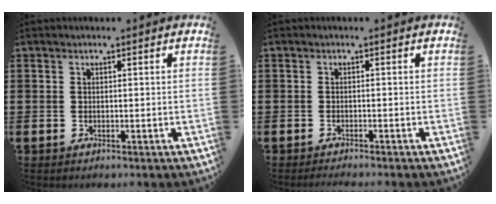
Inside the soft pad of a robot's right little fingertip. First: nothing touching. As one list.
[{"total": 0.8, "force": [-0.8, -0.1, 0.2], "torque": [-0.004, -0.003, -0.015]}]